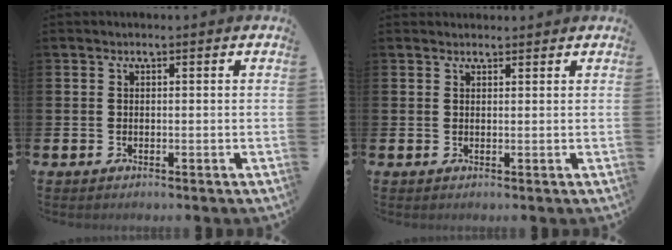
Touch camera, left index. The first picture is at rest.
{"total": 1.1, "force": [1.1, 0.3, 0.0], "torque": [0.009, -0.001, 0.018]}